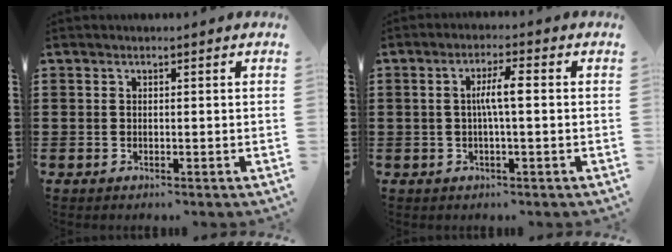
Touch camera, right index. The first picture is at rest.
{"total": 4.1, "force": [0.0, 0.5, 4.1], "torque": [-0.076, 0.003, -0.003]}